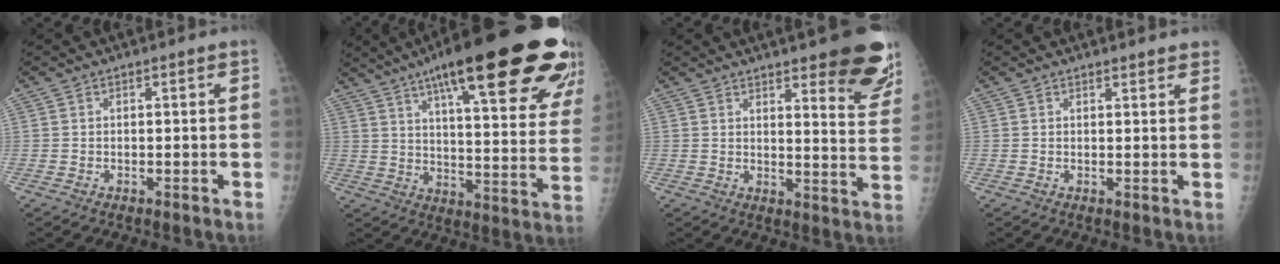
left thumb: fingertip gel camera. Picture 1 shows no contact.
{"total": 32.7, "force": [20.1, 6.9, 24.8], "torque": [-0.276, -0.038, 0.281]}
{"total": 16.6, "force": [11.1, 4.1, 11.6], "torque": [-0.109, -0.070, 0.131]}
{"total": 3.6, "force": [3.3, 0.8, 1.0], "torque": [0.003, -0.012, 0.028]}